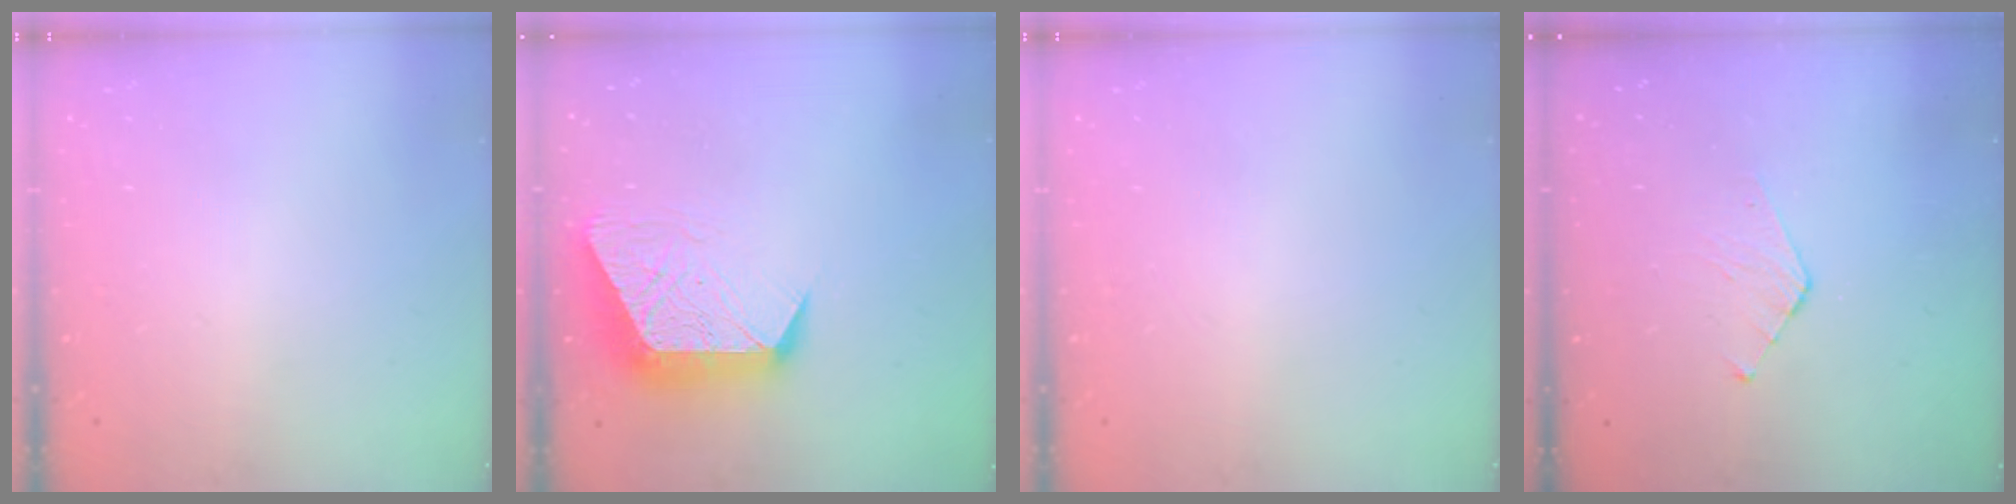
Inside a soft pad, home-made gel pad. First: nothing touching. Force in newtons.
{"total": 12.8, "press": 12.7, "slide": 1.0}
{"total": 0.0}
{"total": 3.7, "press": 3.7, "slide": 0.3}